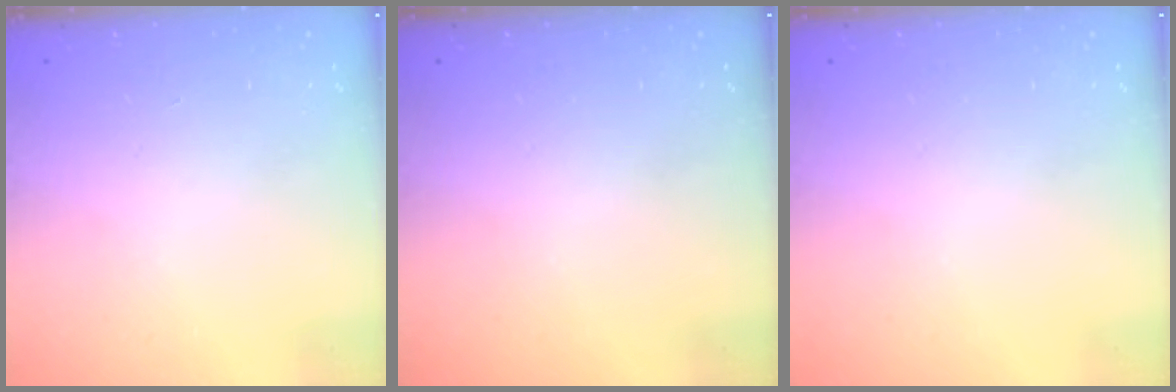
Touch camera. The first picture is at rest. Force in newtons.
{"total": 0.0}
{"total": 0.0}